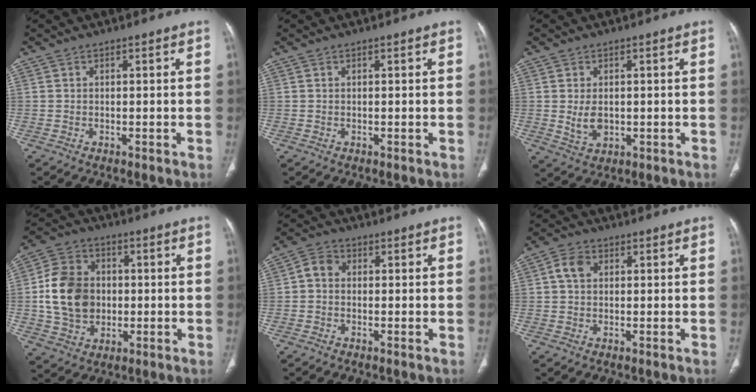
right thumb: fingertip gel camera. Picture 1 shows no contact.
{"total": 0.0}
{"total": 4.2, "force": [0.0, 2.8, 3.1], "torque": [-0.049, -0.008, 0.009]}
{"total": 13.9, "force": [0.0, 11.2, 8.2], "torque": [-0.131, 0.014, 0.003]}
{"total": 3.3, "force": [-0.1, 2.7, 1.9], "torque": [-0.028, 0.010, -0.012]}
{"total": 3.6, "force": [0.8, 2.8, 2.3], "torque": [-0.040, 0.008, 0.013]}